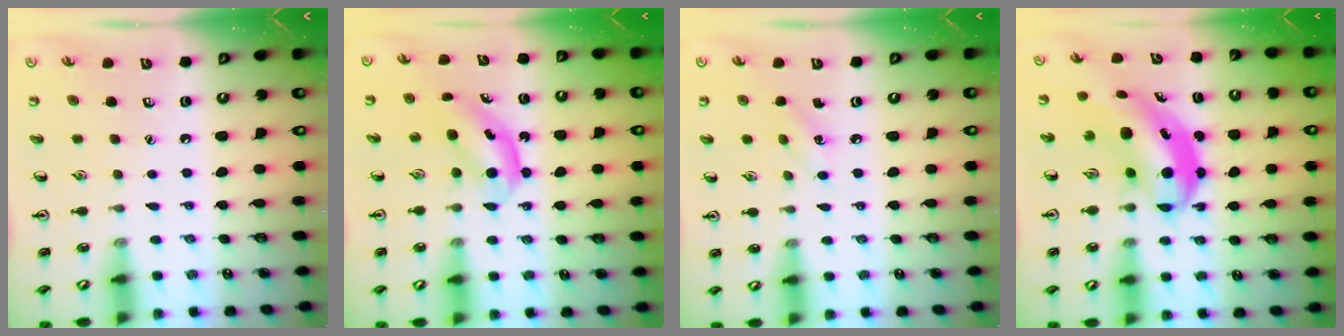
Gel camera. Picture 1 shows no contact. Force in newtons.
{"total": 5.2, "press": 5.2, "slide": 0.6}
{"total": 4.2, "press": 3.9, "slide": 1.5}
{"total": 6.6, "press": 6.5, "slide": 1.5}